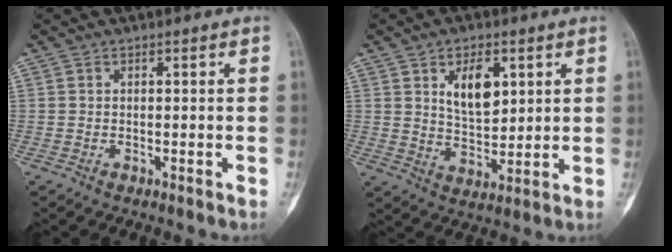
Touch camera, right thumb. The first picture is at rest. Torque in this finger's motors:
{"motor_torque": [0.04, 0.09, 0.22, -0.14, 0.01]}